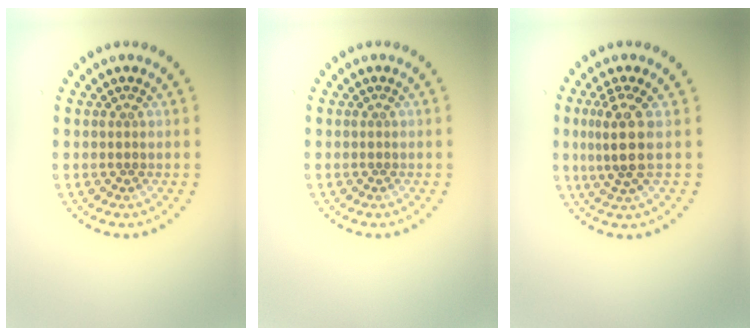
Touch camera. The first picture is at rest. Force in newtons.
{"total": 0.0}
{"total": 3.4, "press": 2.7, "slide": 2.2}